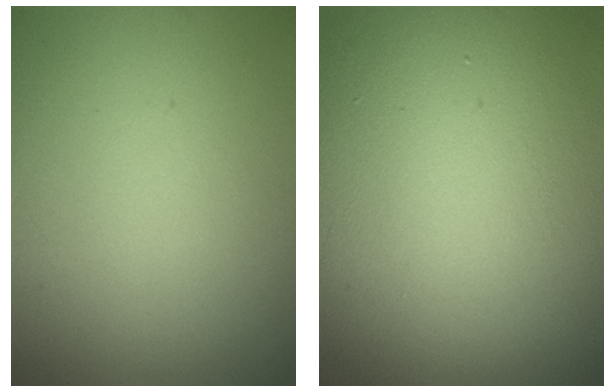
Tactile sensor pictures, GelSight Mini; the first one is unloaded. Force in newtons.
{"total": 19.0, "press": 19.0, "slide": 0.6}